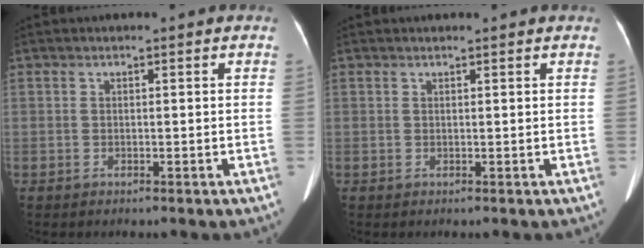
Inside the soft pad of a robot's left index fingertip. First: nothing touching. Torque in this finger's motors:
{"motor_torque": [0.14, -0.04, 0.04, 0.02]}